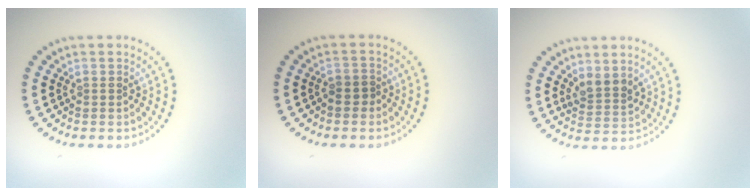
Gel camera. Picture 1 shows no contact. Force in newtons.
{"total": 1.1, "press": 0.9, "slide": 0.7}
{"total": 2.2, "press": 1.8, "slide": 1.3}